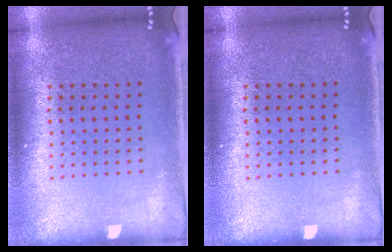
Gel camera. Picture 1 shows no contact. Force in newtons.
{"total": 0.0}